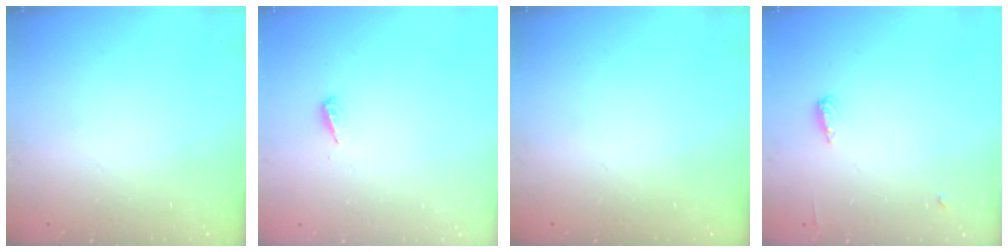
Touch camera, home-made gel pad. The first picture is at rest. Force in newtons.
{"total": 2.9, "press": 2.9, "slide": 0.3}
{"total": 0.0}
{"total": 5.5, "press": 5.4, "slide": 1.0}